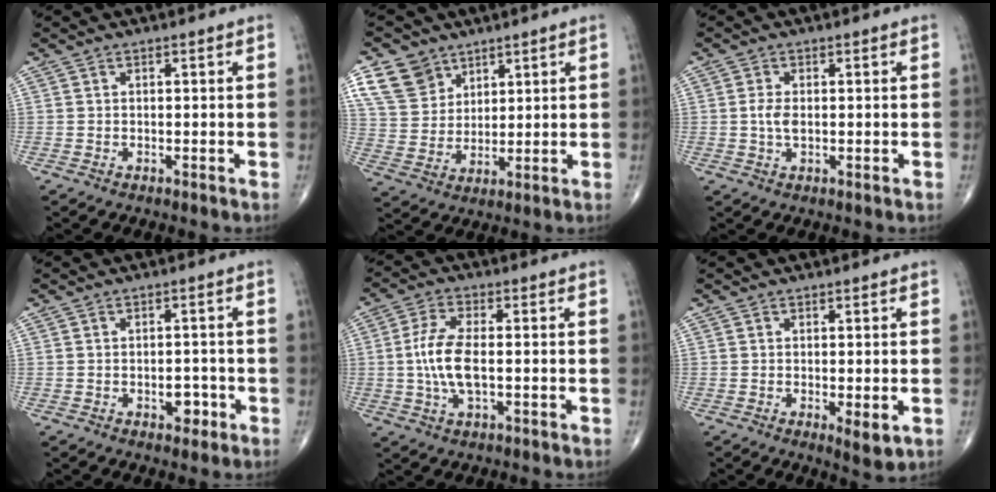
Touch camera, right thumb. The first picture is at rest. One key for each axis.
{"total": 9.5, "fx": 5.6, "fy": 7.0, "fz": 3.1, "tx": -0.040, "ty": -0.024, "tz": 0.119}
{"total": 2.9, "fx": 0.0, "fy": 1.6, "fz": 2.4, "tx": -0.050, "ty": 0.000, "tz": -0.001}
{"total": 3.3, "fx": -1.3, "fy": 2.1, "fz": 2.2, "tx": -0.014, "ty": 0.007, "tz": -0.015}
{"total": 8.6, "fx": -0.5, "fy": 3.6, "fz": 7.8, "tx": -0.172, "ty": 0.004, "tz": -0.012}
{"total": 3.7, "fx": -0.8, "fy": 1.3, "fz": 3.4, "tx": -0.051, "ty": -0.013, "tz": -0.009}